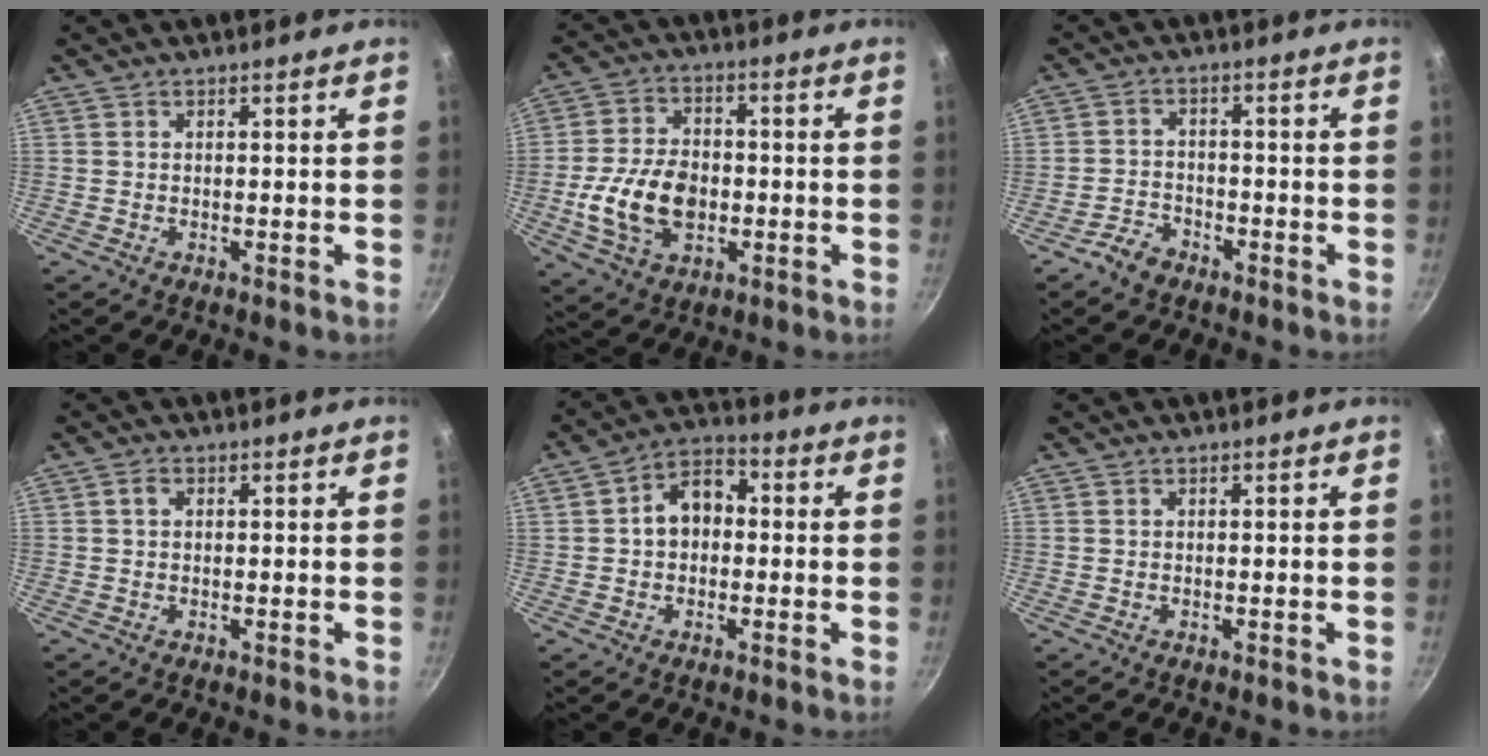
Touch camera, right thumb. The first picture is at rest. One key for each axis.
{"total": 14.5, "fx": -2.6, "fy": 9.5, "fz": 10.7, "tx": -0.187, "ty": 0.017, "tz": -0.048}
{"total": 4.1, "fx": -3.0, "fy": 2.4, "fz": 1.3, "tx": -0.017, "ty": 0.034, "tz": -0.056}
{"total": 1.4, "fx": 0.4, "fy": 1.1, "fz": 0.9, "tx": -0.016, "ty": 0.005, "tz": 0.004}
{"total": 8.3, "fx": 0.3, "fy": 6.1, "fz": 5.6, "tx": -0.051, "ty": 0.027, "tz": -0.009}
{"total": 0.0}